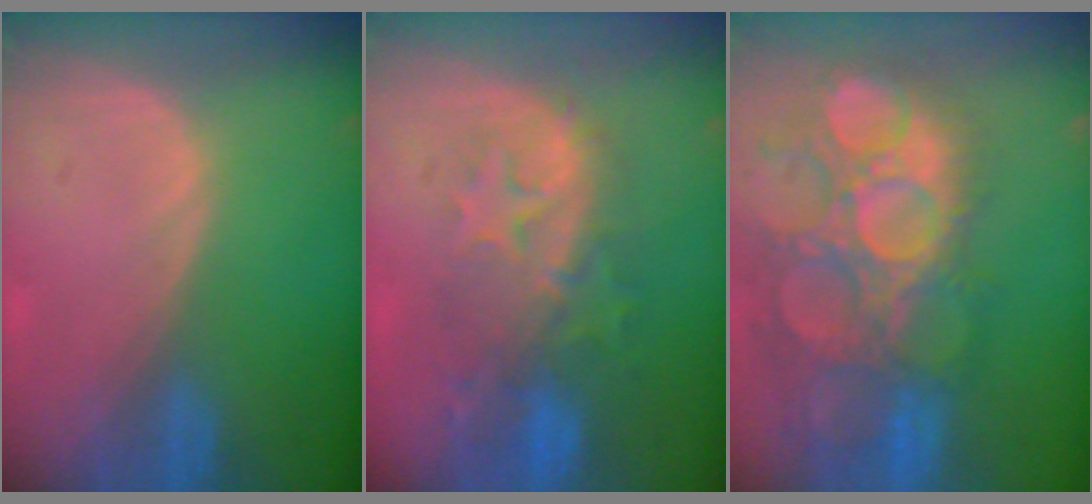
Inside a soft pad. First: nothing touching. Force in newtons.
{"total": 9.5, "press": 8.7, "slide": 4.0}
{"total": 14.9, "press": 12.8, "slide": 7.7}